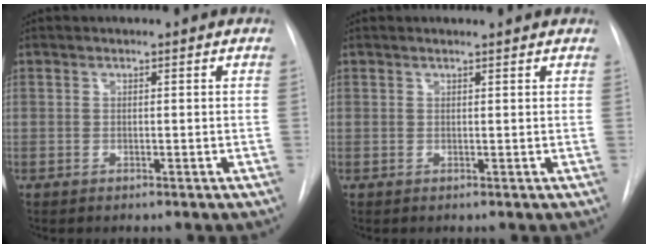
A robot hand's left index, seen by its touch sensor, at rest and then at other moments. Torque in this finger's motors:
{"motor_torque": [0.87, -1.26, -0.18, -0.01]}